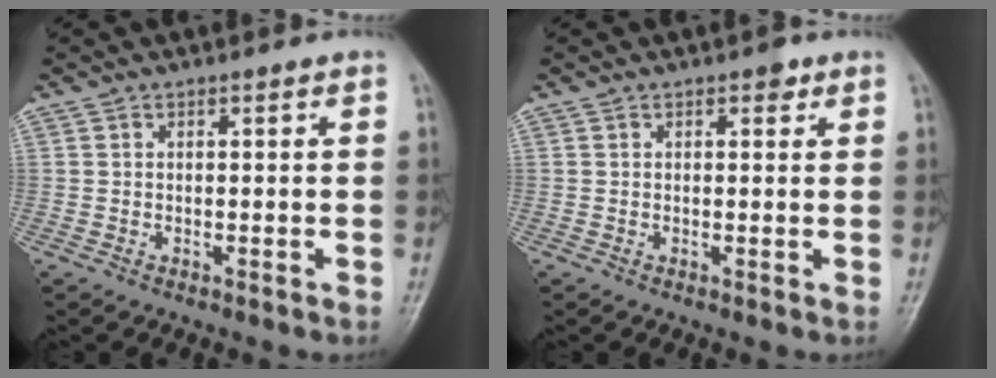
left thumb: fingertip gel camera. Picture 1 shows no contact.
{"total": 1.7, "force": [0.9, 1.0, 1.0], "torque": [-0.002, -0.001, 0.008]}